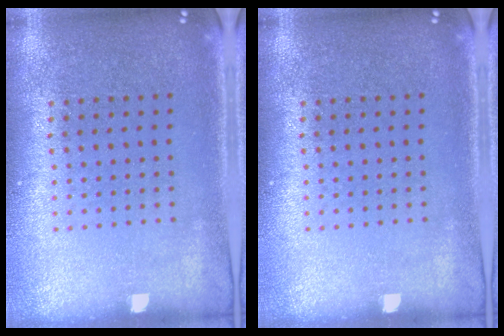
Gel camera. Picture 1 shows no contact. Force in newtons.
{"total": 0.0}